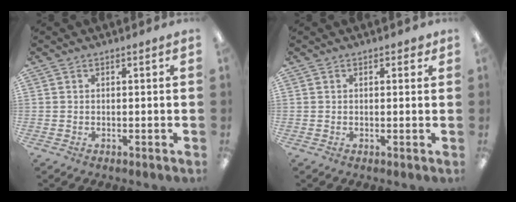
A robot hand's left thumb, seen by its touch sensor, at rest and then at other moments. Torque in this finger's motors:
{"motor_torque": [0.08, 0.09, 0.04, 0.08, 0.01]}